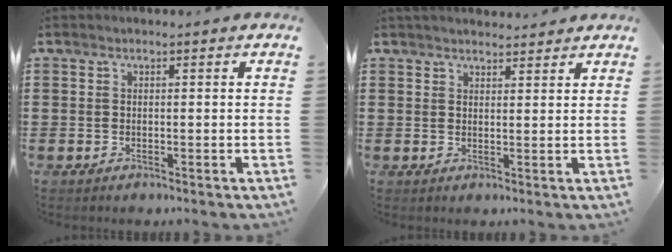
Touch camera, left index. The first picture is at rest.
{"total": 2.0, "force": [2.0, 0.3, 0.1], "torque": [-0.006, -0.001, 0.038]}